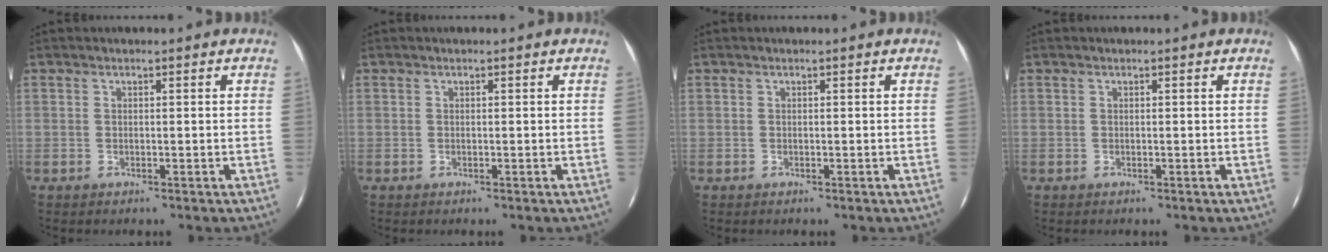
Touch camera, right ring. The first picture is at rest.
{"total": 0.0}
{"total": 0.0}
{"total": 0.0}